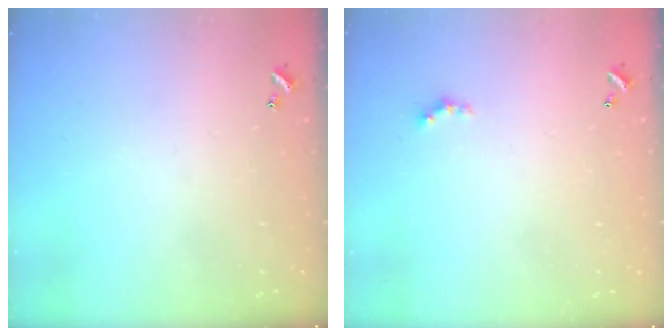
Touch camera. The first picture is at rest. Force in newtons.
{"total": 1.6, "press": 1.6, "slide": 0.4}